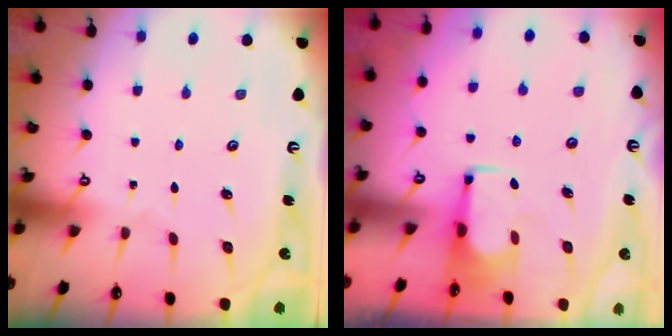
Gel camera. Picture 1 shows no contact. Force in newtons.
{"total": 1.6, "press": 1.5, "slide": 0.6}